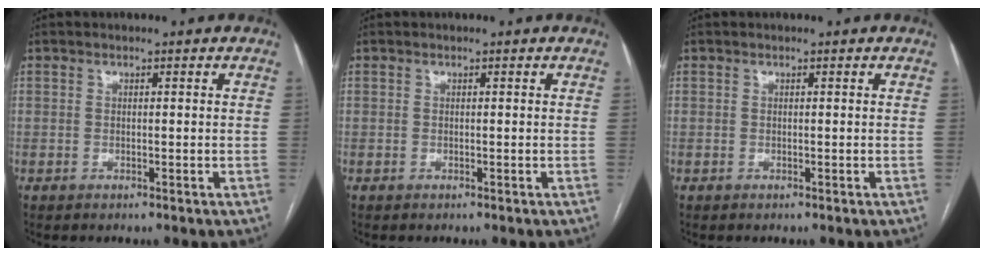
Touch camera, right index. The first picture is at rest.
{"total": 0.0}
{"total": 0.0}